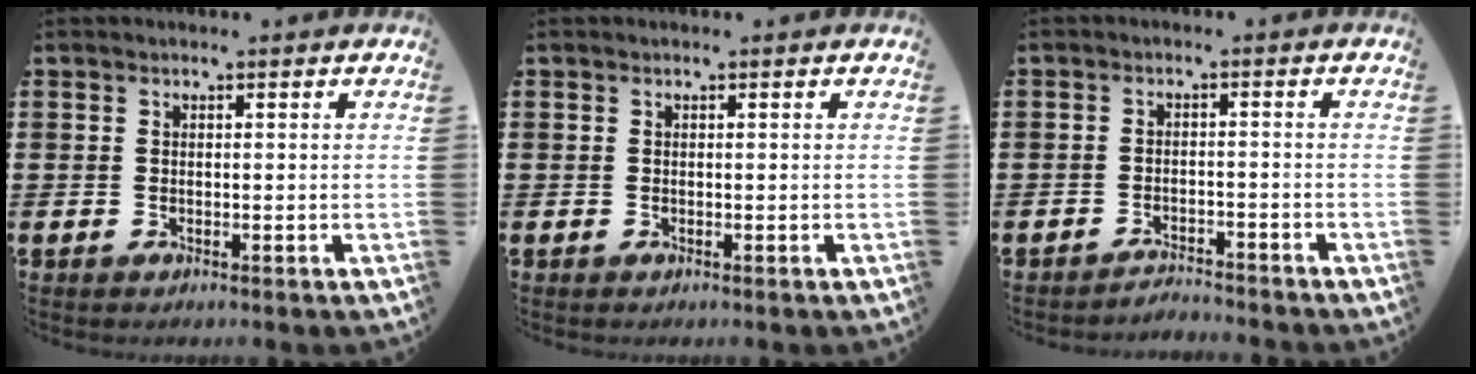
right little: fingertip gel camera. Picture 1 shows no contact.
{"total": 0.0}
{"total": 2.2, "force": [-2.2, -0.1, -0.2], "torque": [-0.002, 0.005, -0.048]}